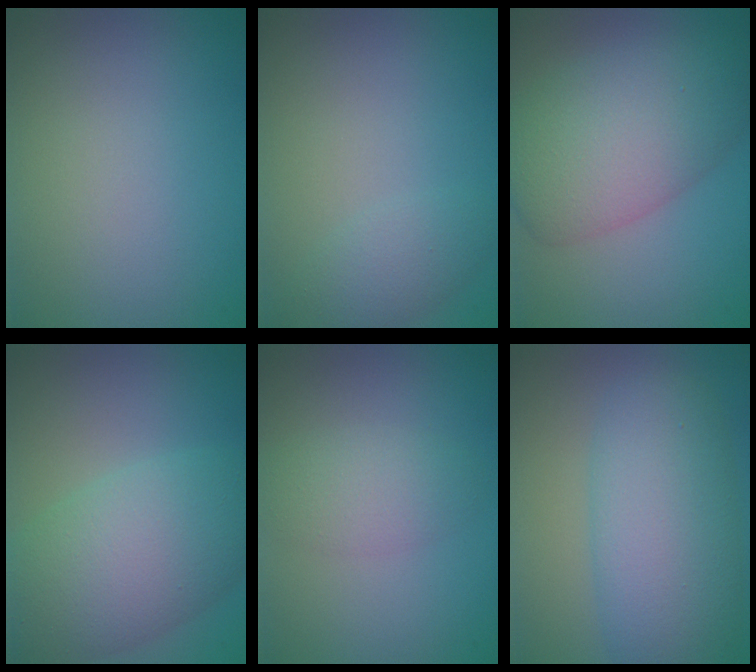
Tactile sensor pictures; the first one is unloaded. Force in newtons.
{"total": 1.9, "press": 1.9, "slide": 0.1}
{"total": 7.8, "press": 7.7, "slide": 0.6}
{"total": 7.6, "press": 7.6, "slide": 0.1}
{"total": 2.7, "press": 2.7, "slide": 0.1}
{"total": 7.6, "press": 7.6, "slide": 0.4}